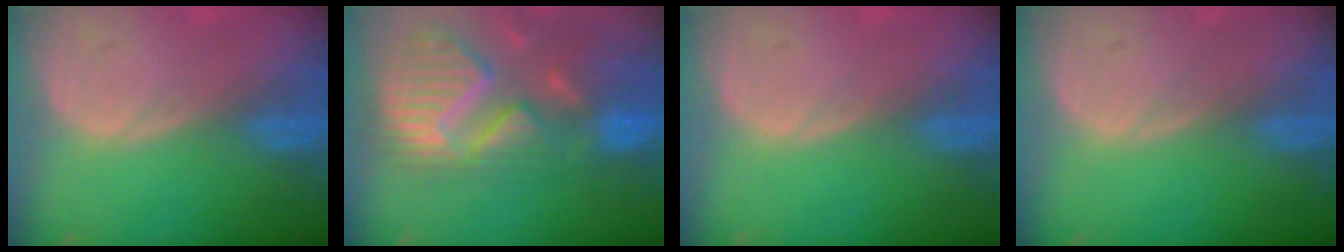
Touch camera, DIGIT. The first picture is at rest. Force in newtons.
{"total": 13.9, "press": 11.8, "slide": 7.3}
{"total": 0.0}
{"total": 0.0}